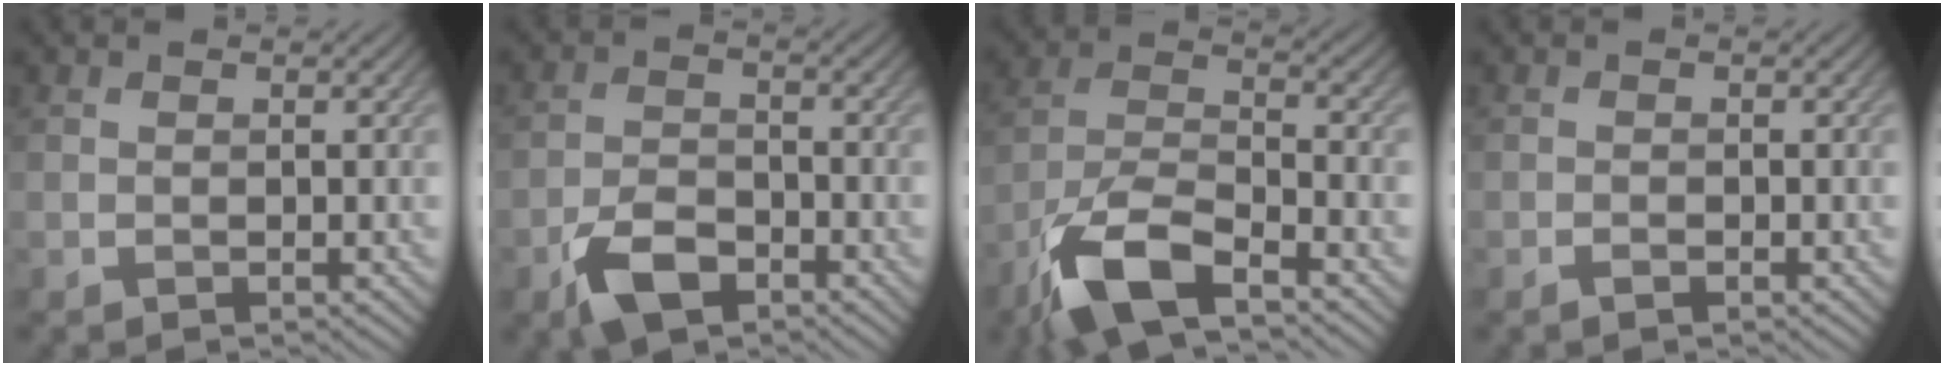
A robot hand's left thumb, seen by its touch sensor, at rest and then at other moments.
{"total": 5.7, "force": [-3.6, 2.9, 3.4], "torque": [-0.069, -0.003, -0.077]}
{"total": 10.7, "force": [-7.2, 3.4, 7.1], "torque": [-0.145, -0.006, -0.154]}
{"total": 0.8, "force": [-0.6, 0.3, 0.5], "torque": [-0.011, 0.000, -0.011]}